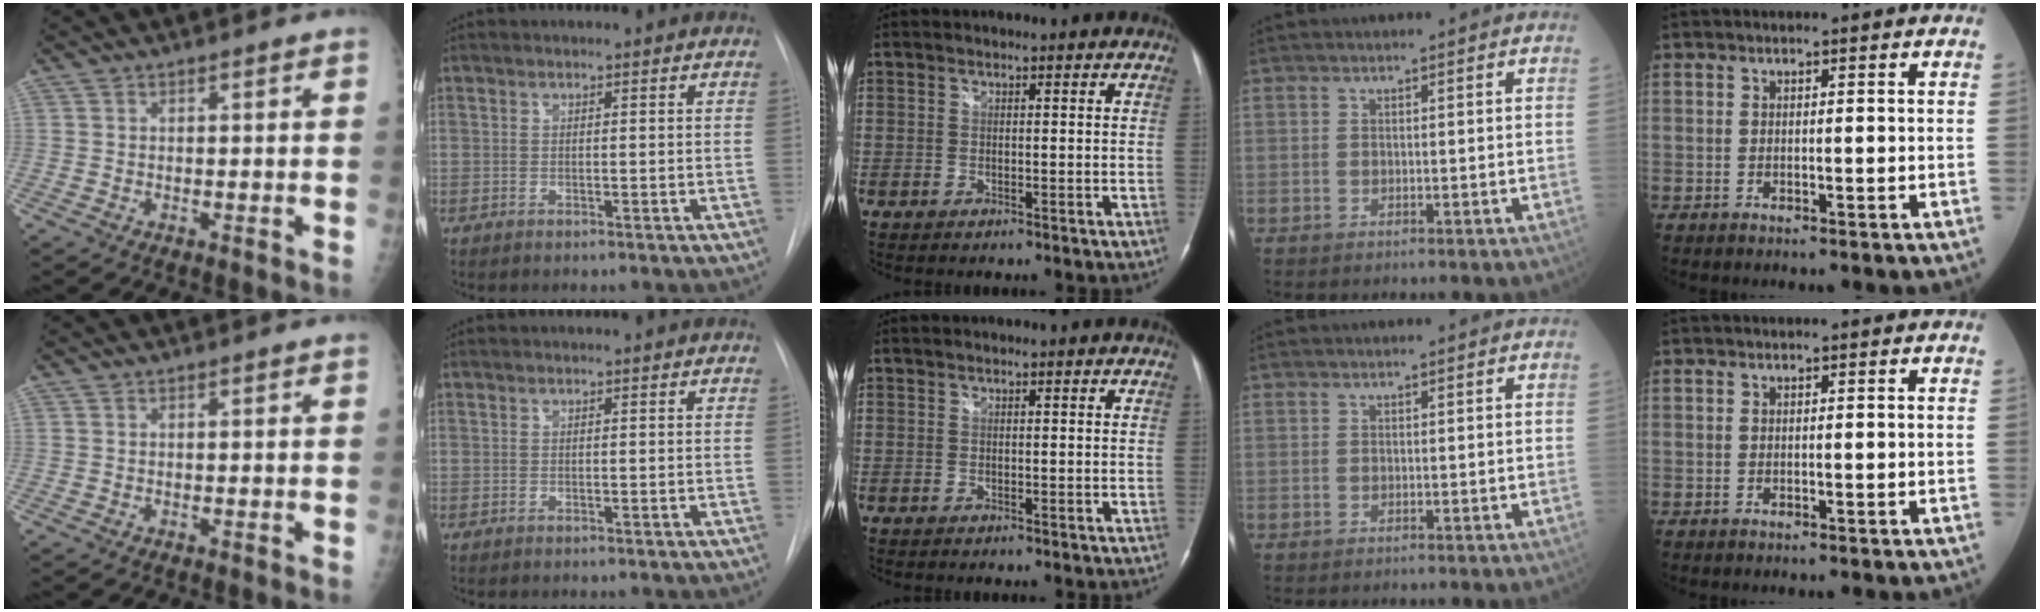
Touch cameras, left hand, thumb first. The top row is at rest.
{}